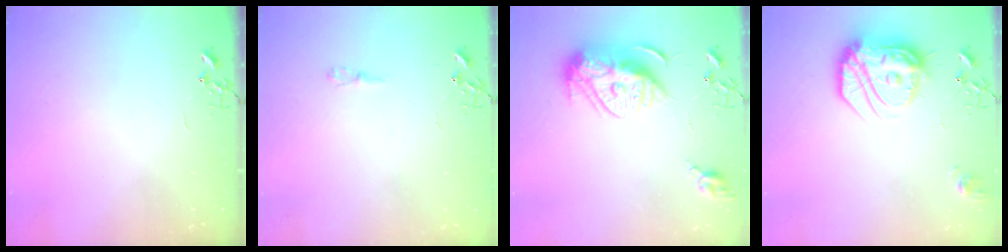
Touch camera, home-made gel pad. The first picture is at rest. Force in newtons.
{"total": 3.6, "press": 3.6, "slide": 0.4}
{"total": 15.7, "press": 15.6, "slide": 1.9}
{"total": 19.3, "press": 19.2, "slide": 1.7}